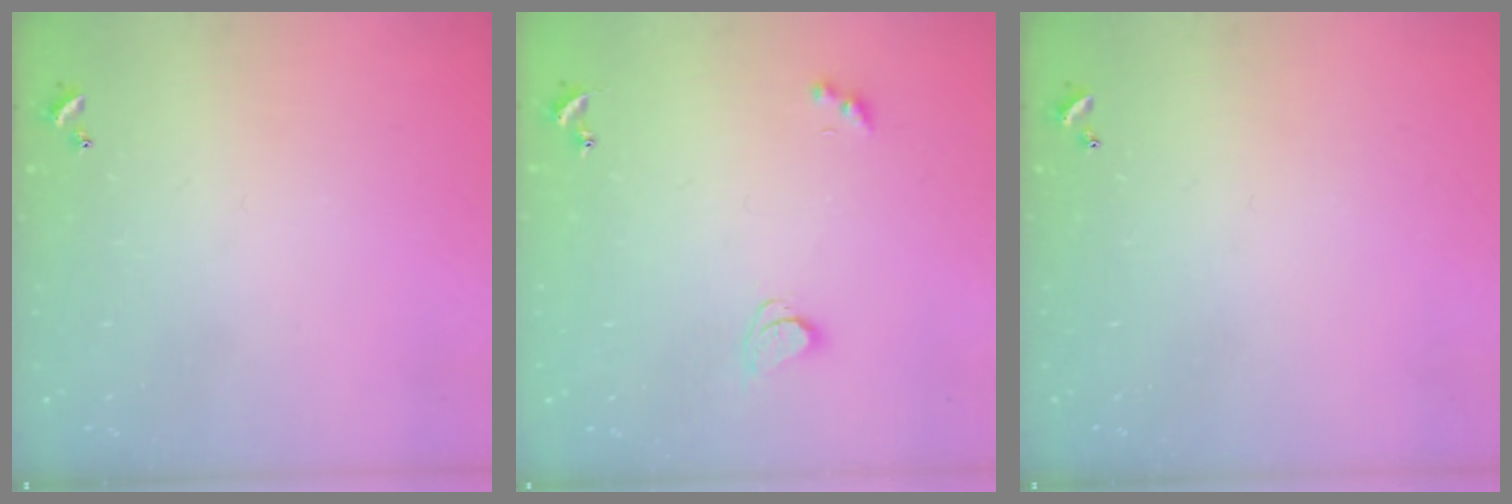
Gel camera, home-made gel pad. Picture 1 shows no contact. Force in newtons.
{"total": 2.4, "press": 2.3, "slide": 0.6}
{"total": 0.0}